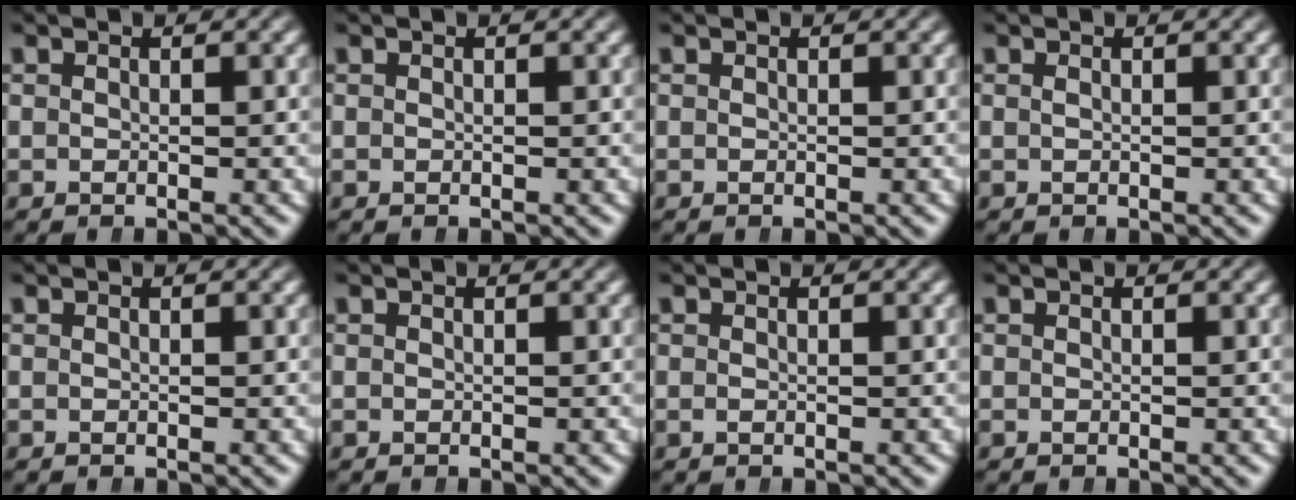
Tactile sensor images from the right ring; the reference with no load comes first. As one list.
[{"total": 0.0}, {"total": 0.0}, {"total": 0.8, "force": [0.0, -0.8, 0.0], "torque": [0.004, -0.004, 0.005]}, {"total": 0.0}, {"total": 0.0}, {"total": 0.0}, {"total": 0.0}]